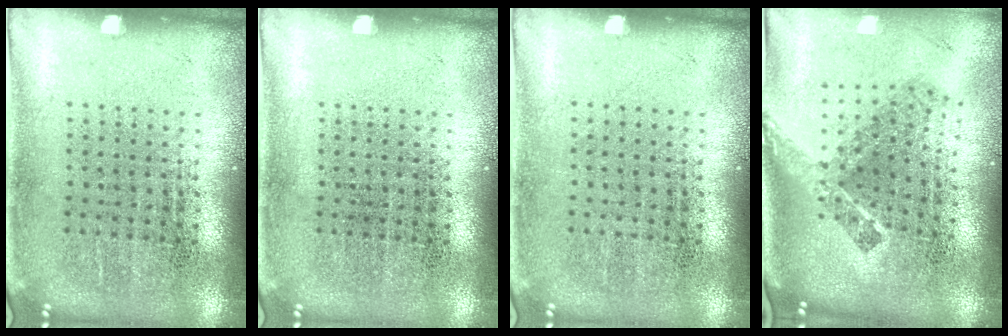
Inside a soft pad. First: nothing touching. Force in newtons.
{"total": 0.0}
{"total": 0.0}
{"total": 2.4, "press": 1.6, "slide": 1.8}